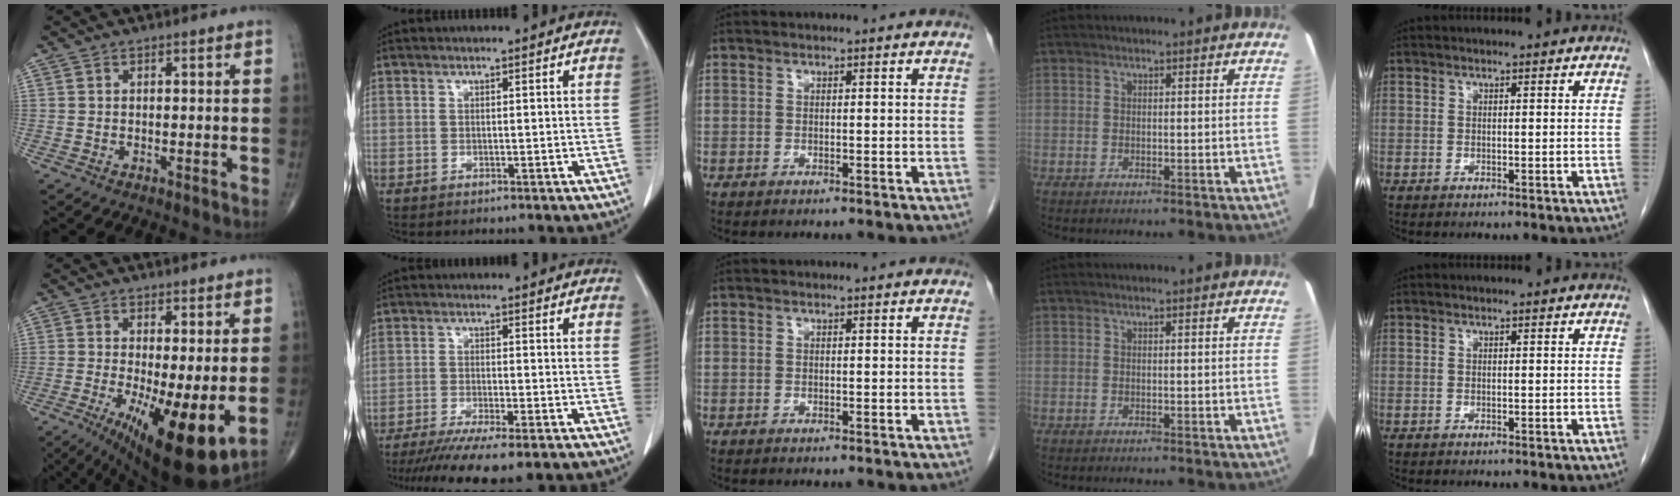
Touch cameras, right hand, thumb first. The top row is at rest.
{"thumb": {"total": 14.9, "force": [-3.3, 3.9, 14.0], "torque": [-0.210, -0.025, -0.035]}, "index": {"total": 12.6, "force": [-10.0, 0.8, 7.6], "torque": [-0.110, -0.027, -0.153]}}